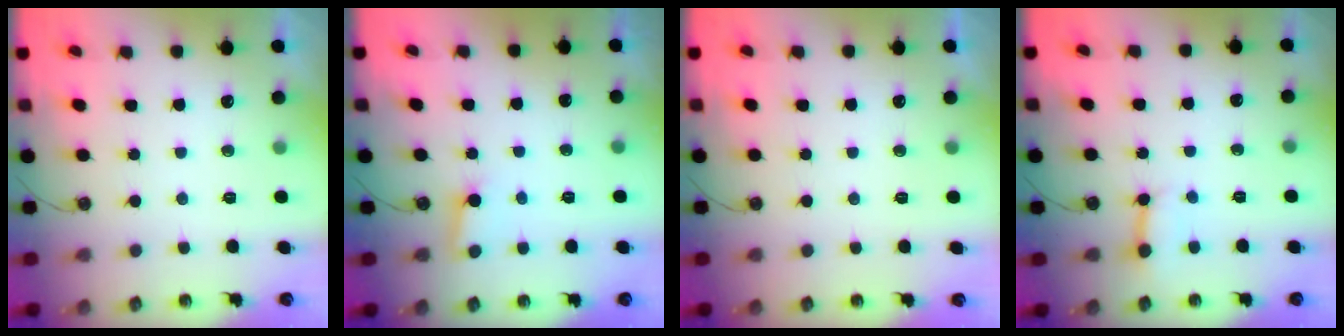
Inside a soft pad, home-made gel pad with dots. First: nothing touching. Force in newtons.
{"total": 2.7, "press": 2.7, "slide": 0.4}
{"total": 0.0}
{"total": 4.9, "press": 4.9, "slide": 0.6}